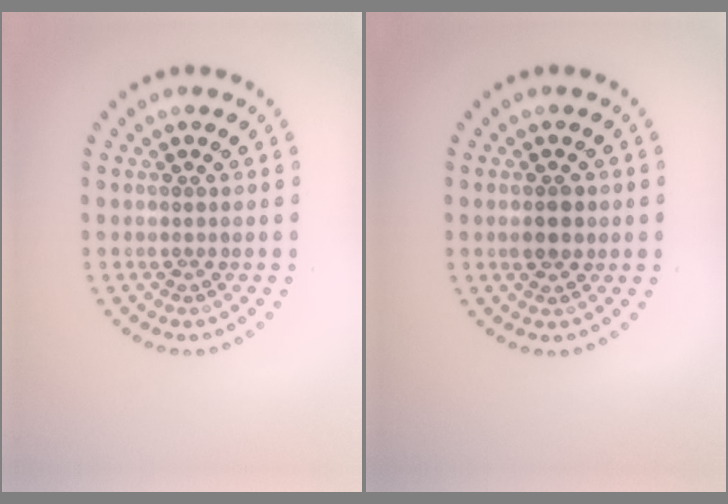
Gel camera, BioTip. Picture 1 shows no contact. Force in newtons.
{"total": 2.2, "press": 2.2, "slide": 0.1}